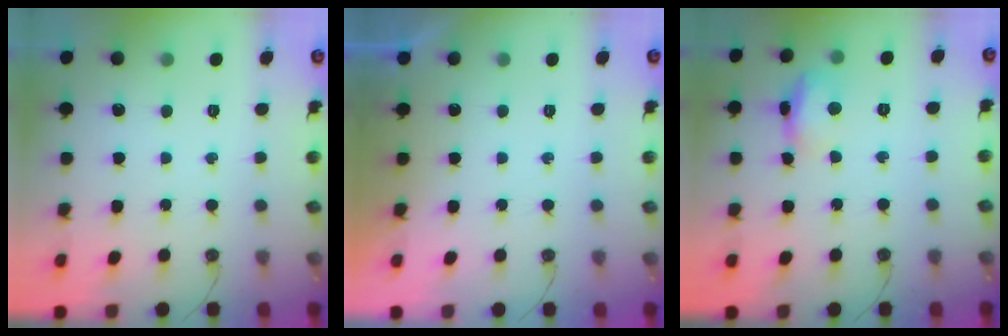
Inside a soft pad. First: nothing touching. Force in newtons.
{"total": 0.0}
{"total": 11.3, "press": 11.3, "slide": 0.9}